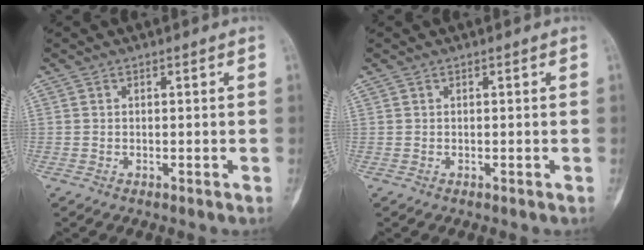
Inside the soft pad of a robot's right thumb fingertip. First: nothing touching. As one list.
[{"total": 0.0}]